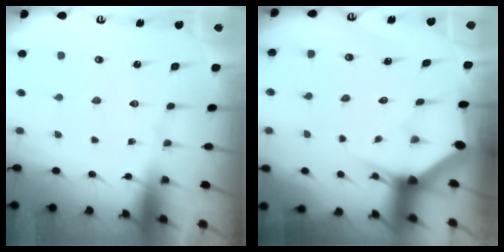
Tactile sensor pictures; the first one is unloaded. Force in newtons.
{"total": 4.4, "press": 4.4, "slide": 0.4}